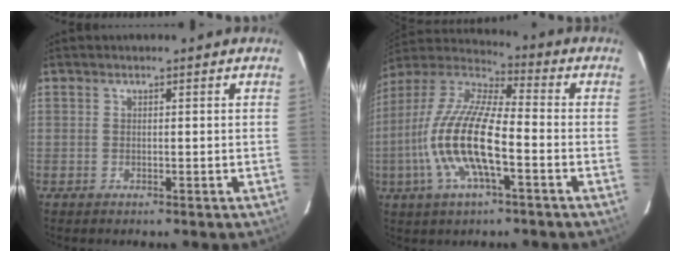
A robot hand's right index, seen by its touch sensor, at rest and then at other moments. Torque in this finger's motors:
{"motor_torque": [1.89, -0.25, 1.06, 0.21]}